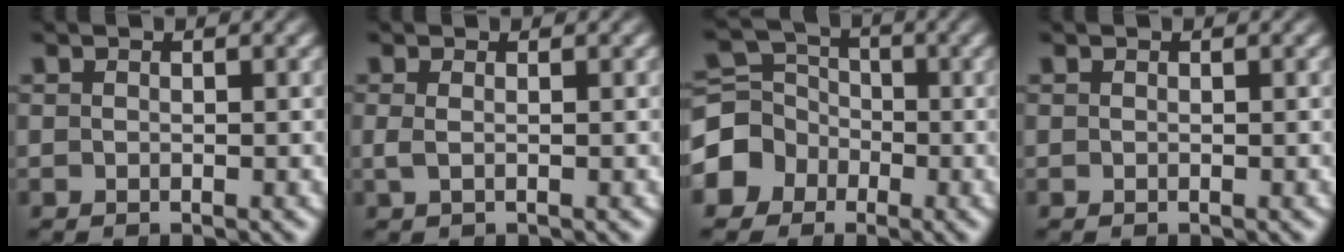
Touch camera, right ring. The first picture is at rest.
{"total": 0.7, "force": [0.0, -0.1, 0.7], "torque": [-0.019, -0.006, 0.006]}
{"total": 7.8, "force": [-1.2, 7.1, 3.0], "torque": [-0.060, -0.020, -0.021]}
{"total": 0.0}